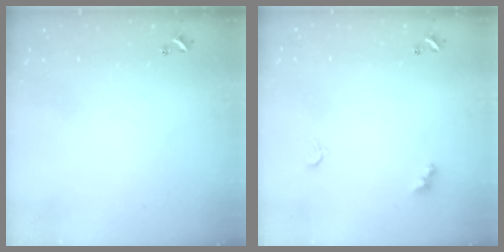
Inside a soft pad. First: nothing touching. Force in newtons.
{"total": 2.9, "press": 2.8, "slide": 0.7}